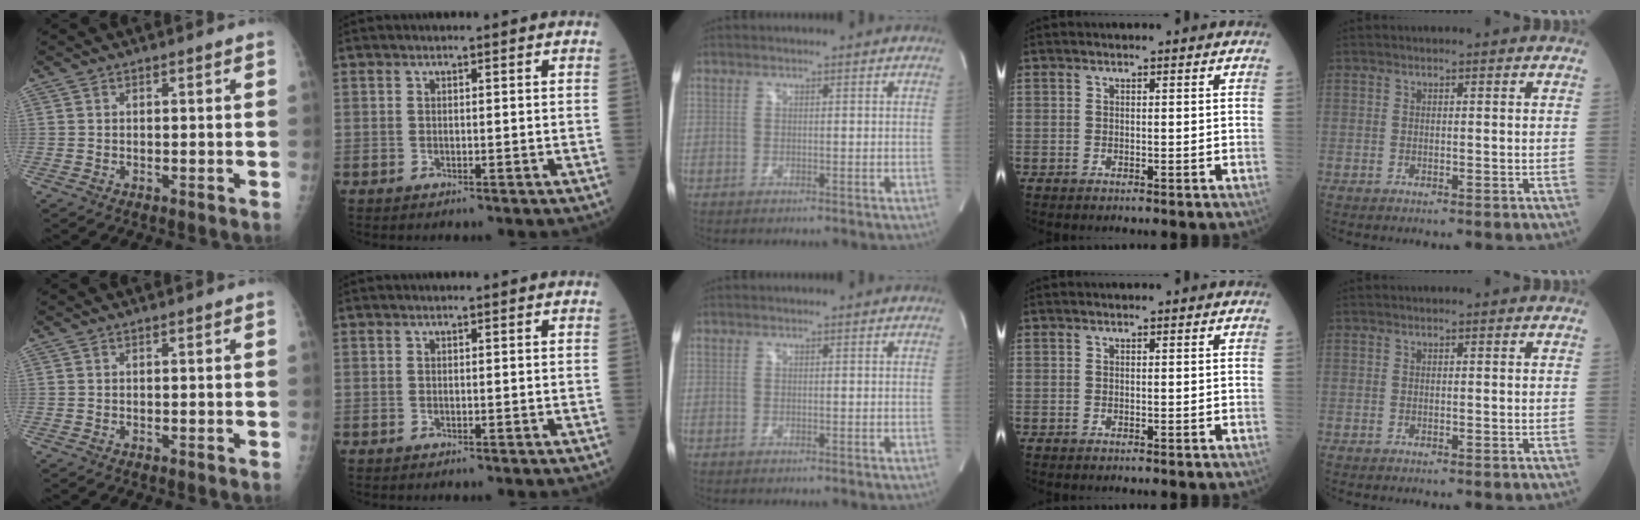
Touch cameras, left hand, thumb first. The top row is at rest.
{}